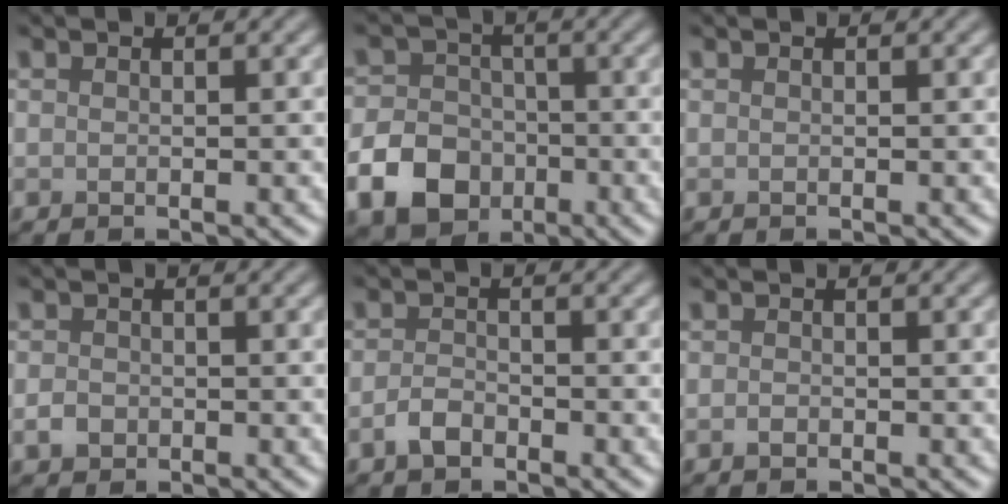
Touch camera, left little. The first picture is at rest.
{"total": 8.7, "force": [-3.9, 6.9, 3.7], "torque": [-0.064, -0.022, -0.095]}
{"total": 0.0}
{"total": 1.3, "force": [-0.4, 1.1, 0.5], "torque": [-0.008, 0.000, -0.012]}
{"total": 1.8, "force": [-1.2, 1.0, 1.0], "torque": [-0.020, 0.004, -0.027]}
{"total": 0.6, "force": [-0.3, 0.3, 0.3], "torque": [-0.007, -0.001, -0.007]}